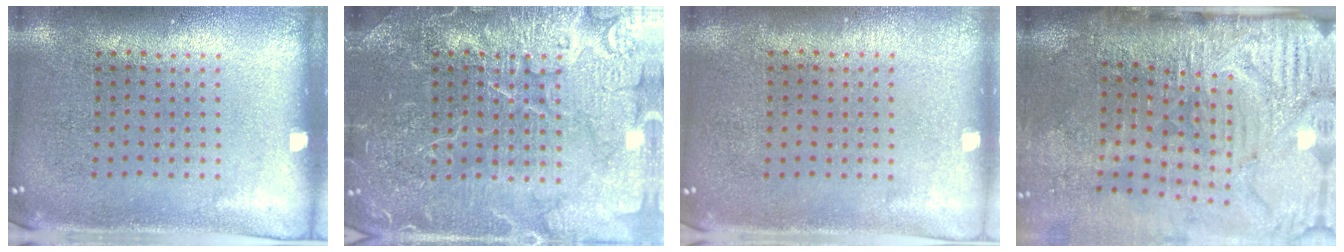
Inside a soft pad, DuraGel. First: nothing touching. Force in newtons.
{"total": 7.2, "press": 7.1, "slide": 1.0}
{"total": 0.0}
{"total": 5.1, "press": 4.2, "slide": 2.9}